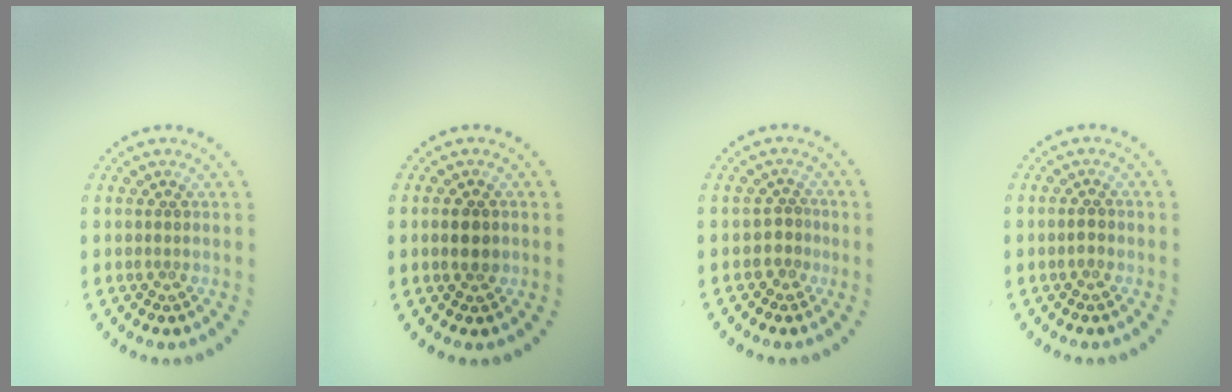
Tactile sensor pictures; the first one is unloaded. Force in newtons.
{"total": 1.9, "press": 1.9, "slide": 0.1}
{"total": 1.6, "press": 1.2, "slide": 1.0}
{"total": 0.9, "press": 0.9, "slide": 0.1}